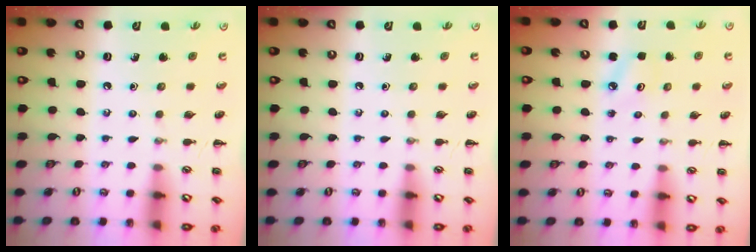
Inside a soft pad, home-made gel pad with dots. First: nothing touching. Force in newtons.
{"total": 0.0}
{"total": 3.9, "press": 3.7, "slide": 1.1}